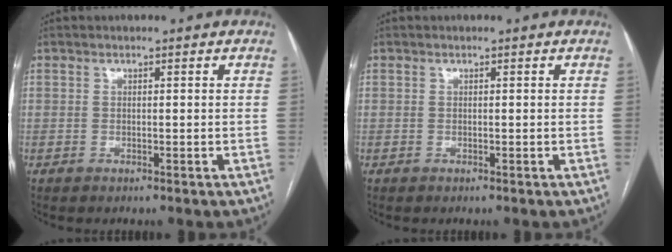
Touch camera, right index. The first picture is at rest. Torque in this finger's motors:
{"motor_torque": [0.00, 0.00, 0.00, 0.00]}